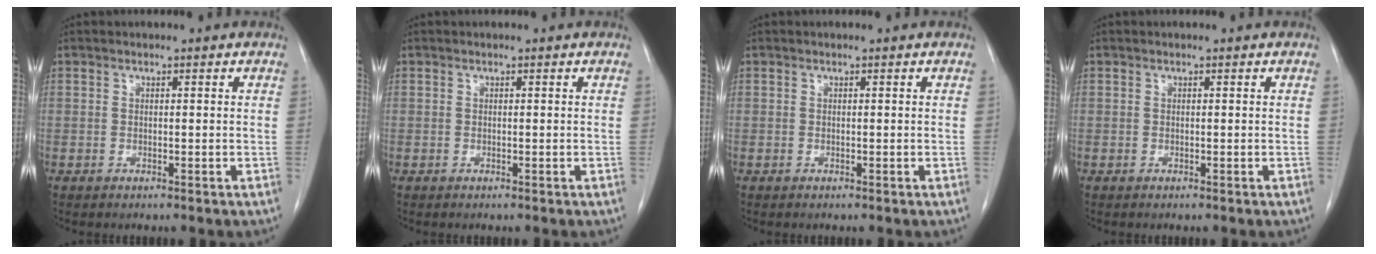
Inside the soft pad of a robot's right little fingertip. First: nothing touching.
{"total": 0.0}
{"total": 0.0}
{"total": 0.0}